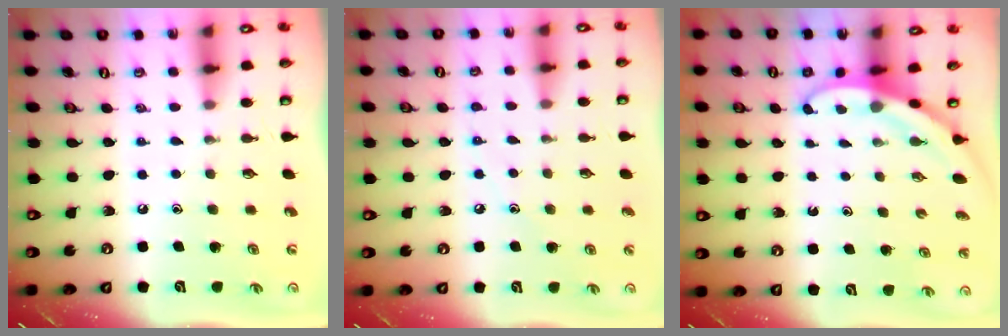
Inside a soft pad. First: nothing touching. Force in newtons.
{"total": 4.8, "press": 4.7, "slide": 0.6}
{"total": 3.4, "press": 3.4, "slide": 0.2}